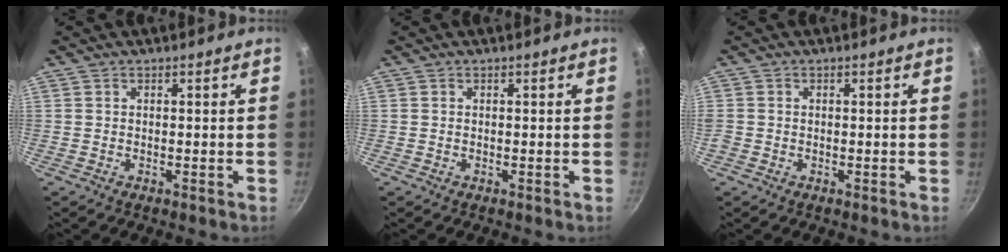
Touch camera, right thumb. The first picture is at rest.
{"total": 0.0}
{"total": 1.3, "force": [-0.4, 1.1, 0.4], "torque": [-0.007, 0.001, -0.009]}